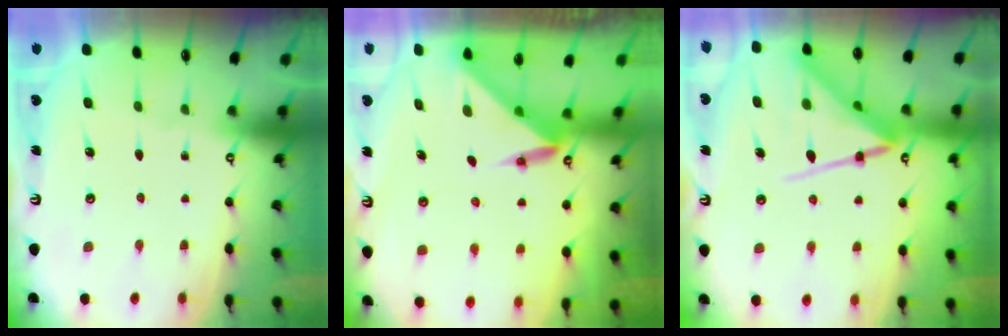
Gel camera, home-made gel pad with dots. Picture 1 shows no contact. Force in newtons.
{"total": 3.4, "press": 3.4, "slide": 0.1}
{"total": 14.9, "press": 14.8, "slide": 1.5}